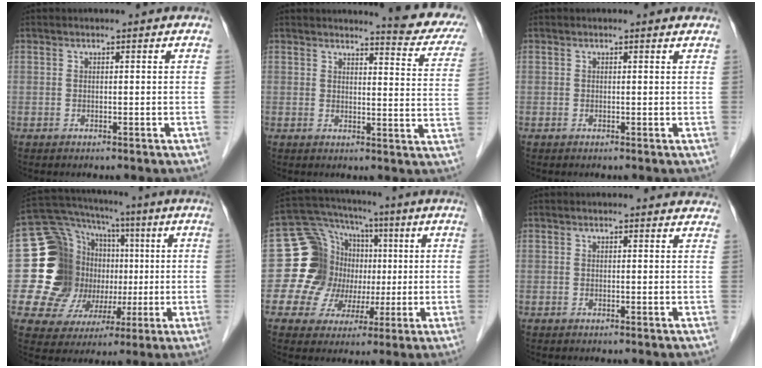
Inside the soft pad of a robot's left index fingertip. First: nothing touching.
{"total": 11.5, "force": [10.5, 1.8, 4.3], "torque": [-0.033, -0.049, 0.095]}
{"total": 1.0, "force": [0.8, 0.4, 0.3], "torque": [-0.009, 0.004, 0.006]}
{"total": 17.6, "force": [-0.3, 15.3, 8.7], "torque": [-0.132, 0.045, 0.014]}
{"total": 12.6, "force": [-0.1, 11.7, 4.5], "torque": [-0.068, 0.039, 0.008]}
{"total": 6.3, "force": [5.9, 1.6, 1.6], "torque": [-0.005, 0.011, 0.051]}